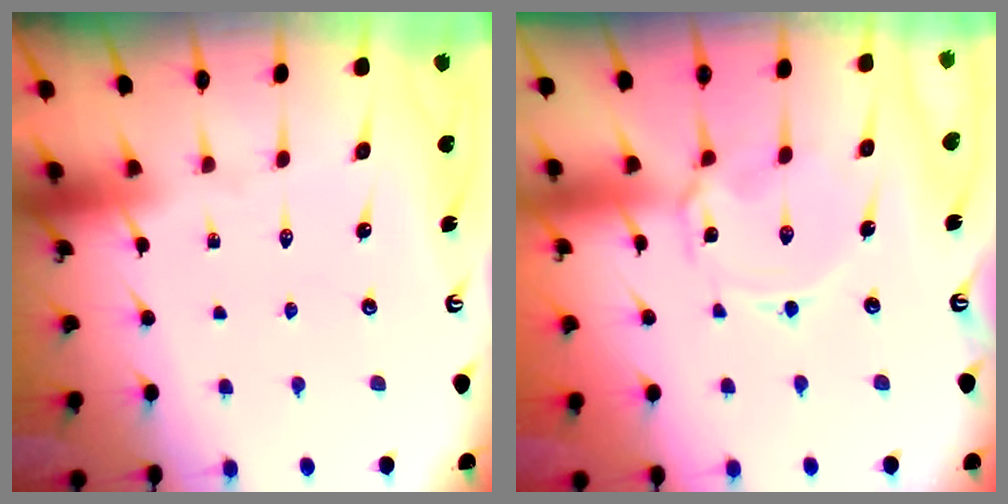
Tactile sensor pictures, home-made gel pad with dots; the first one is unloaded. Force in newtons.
{"total": 3.0, "press": 3.0, "slide": 0.3}